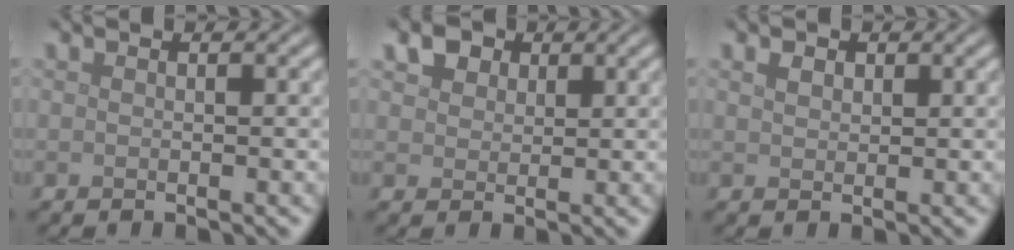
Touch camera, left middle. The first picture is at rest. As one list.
[{"total": 3.5, "force": [2.2, 2.2, 1.5], "torque": [-0.037, -0.002, 0.037]}, {"total": 1.1, "force": [0.7, 0.7, 0.4], "torque": [-0.010, 0.001, 0.012]}]